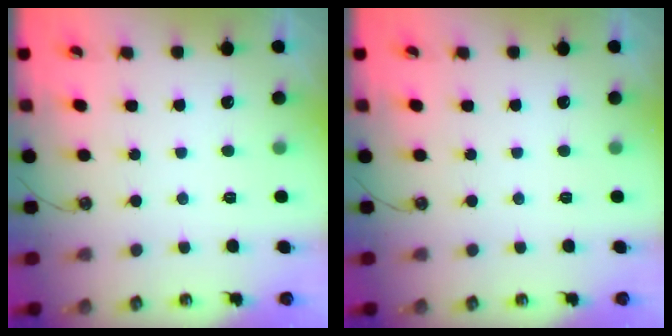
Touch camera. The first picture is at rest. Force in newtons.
{"total": 0.0}